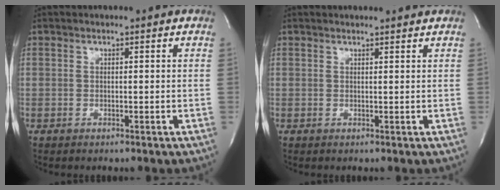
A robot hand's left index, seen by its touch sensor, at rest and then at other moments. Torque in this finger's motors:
{"motor_torque": [0.41, -0.50, 0.03, 0.01]}